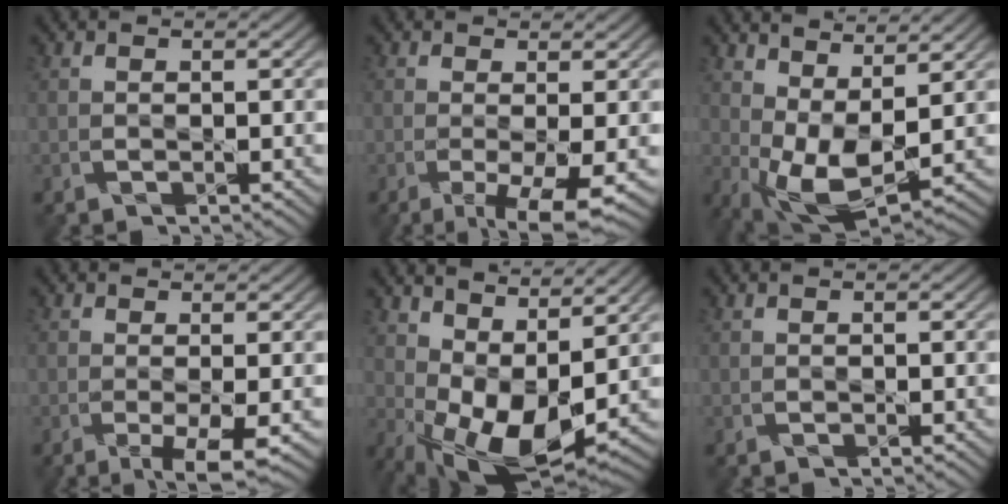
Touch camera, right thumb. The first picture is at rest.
{"total": 6.0, "force": [-2.0, 1.7, 5.4], "torque": [-0.104, -0.008, -0.027]}
{"total": 8.2, "force": [2.5, 3.7, 6.8], "torque": [-0.145, -0.003, 0.050]}
{"total": 4.2, "force": [-1.3, 1.0, 3.9], "torque": [-0.073, -0.001, -0.021]}
{"total": 11.0, "force": [2.9, 5.6, 9.1], "torque": [-0.175, -0.010, 0.058]}
{"total": 0.0}